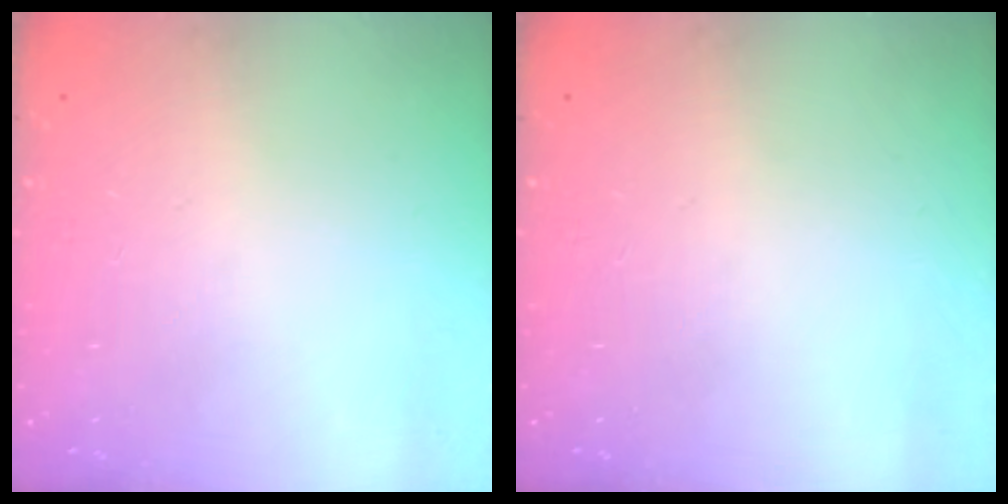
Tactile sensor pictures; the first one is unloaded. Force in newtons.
{"total": 0.0}